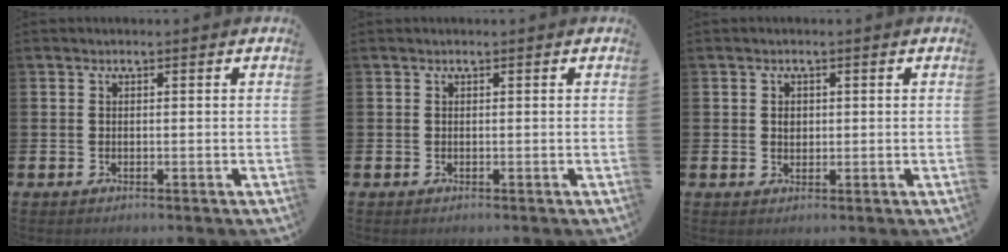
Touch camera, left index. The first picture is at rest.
{"total": 0.0}
{"total": 1.3, "force": [0.5, 1.1, 0.5], "torque": [0.012, -0.003, 0.004]}